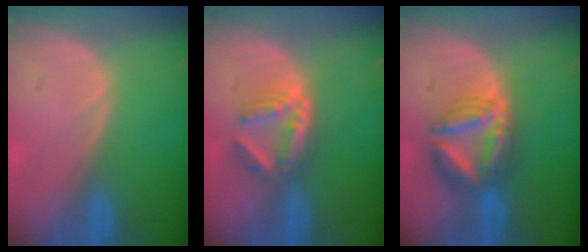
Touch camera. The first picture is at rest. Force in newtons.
{"total": 6.1, "press": 5.2, "slide": 3.0}
{"total": 7.7, "press": 7.7, "slide": 0.7}